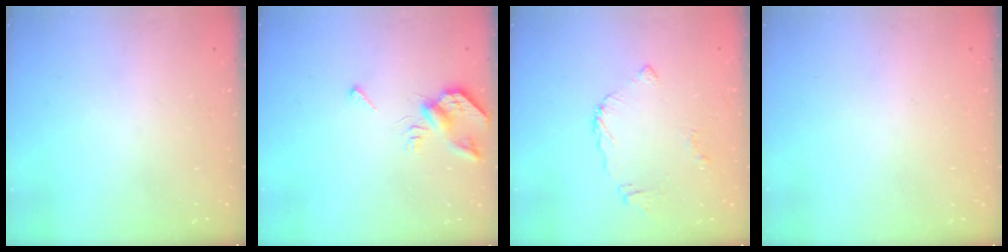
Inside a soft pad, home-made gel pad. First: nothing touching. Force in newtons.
{"total": 5.5, "press": 5.4, "slide": 1.0}
{"total": 5.5, "press": 5.5, "slide": 0.3}
{"total": 2.0, "press": 2.0, "slide": 0.1}